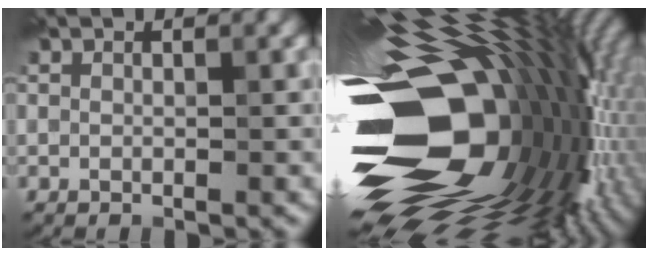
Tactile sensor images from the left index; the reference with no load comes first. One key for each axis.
{"total": 19.9, "fx": -1.9, "fy": 11.2, "fz": 16.3, "tx": -0.304, "ty": -0.044, "tz": -0.030}